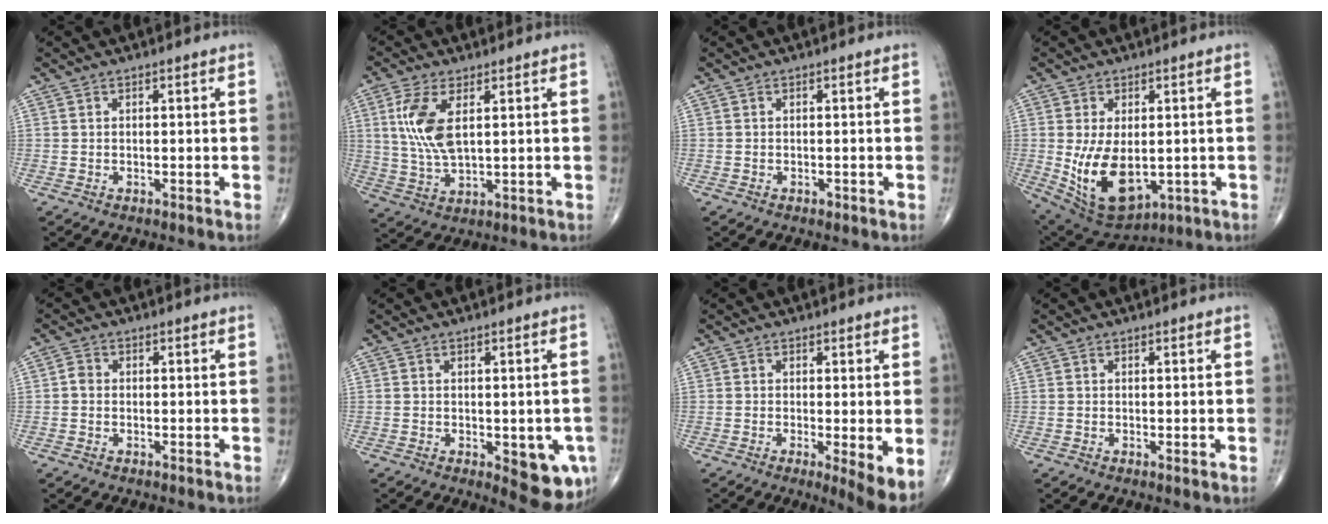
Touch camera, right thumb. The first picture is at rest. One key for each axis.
{"total": 9.4, "fx": 2.6, "fy": 4.1, "fz": 8.0, "tx": -0.176, "ty": -0.008, "tz": 0.057}
{"total": 0.5, "fx": -0.3, "fy": 0.4, "fz": 0.2, "tx": -0.002, "ty": 0.000, "tz": -0.005}
{"total": 13.7, "fx": -1.4, "fy": 8.0, "fz": 11.0, "tx": -0.190, "ty": -0.013, "tz": 0.006}
{"total": 1.6, "fx": -0.2, "fy": 1.4, "fz": 0.8, "tx": -0.009, "ty": 0.004, "tz": -0.006}
{"total": 8.8, "fx": -2.6, "fy": 3.8, "fz": 7.5, "tx": -0.063, "ty": -0.007, "tz": -0.023}
{"total": 5.5, "fx": -0.7, "fy": 1.1, "fz": 5.3, "tx": -0.087, "ty": -0.019, "tz": -0.015}
{"total": 0.7, "fx": 0.1, "fy": 0.2, "fz": 0.6, "tx": -0.015, "ty": -0.004, "tz": 0.000}